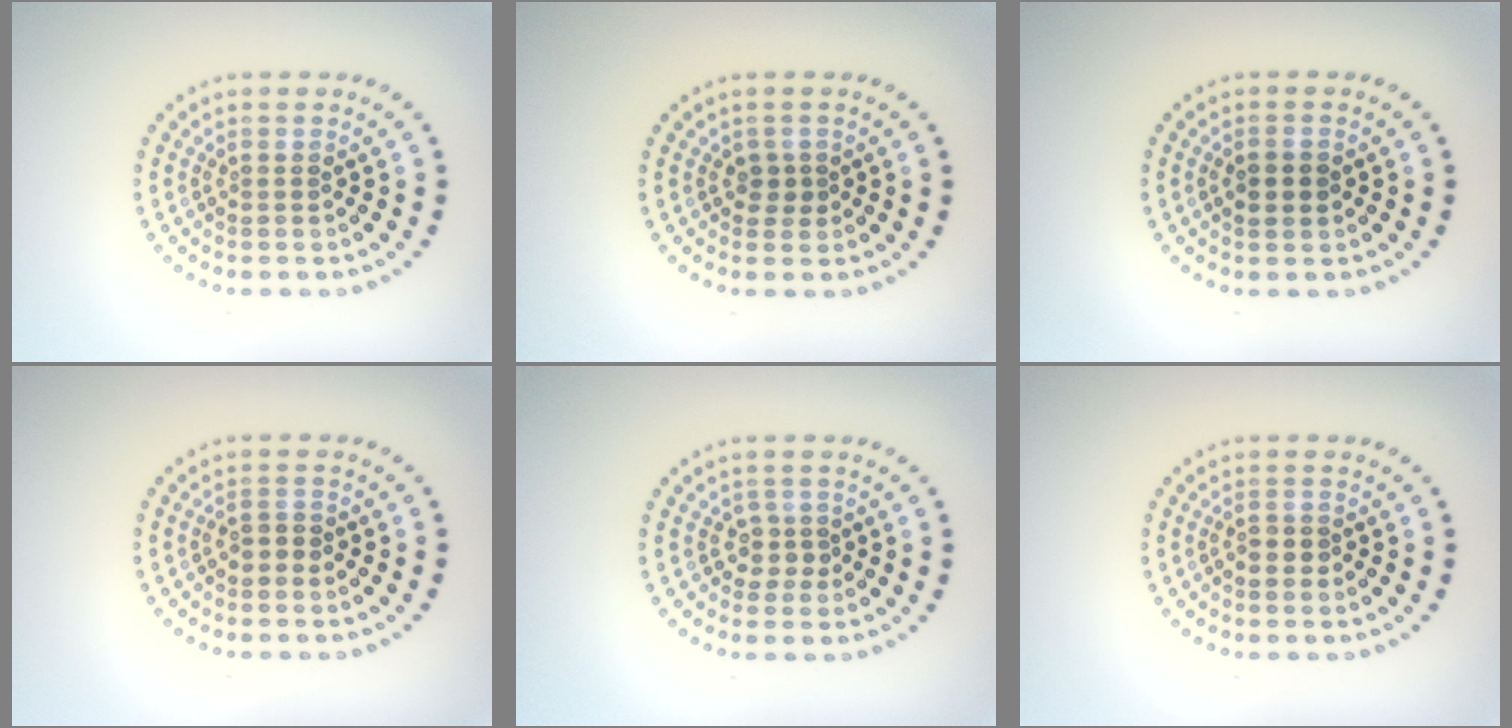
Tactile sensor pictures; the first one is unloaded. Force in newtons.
{"total": 1.3, "press": 1.1, "slide": 0.7}
{"total": 2.4, "press": 2.4, "slide": 0.0}
{"total": 1.0, "press": 0.9, "slide": 0.5}
{"total": 1.7, "press": 1.2, "slide": 1.1}
{"total": 1.3, "press": 1.2, "slide": 0.5}